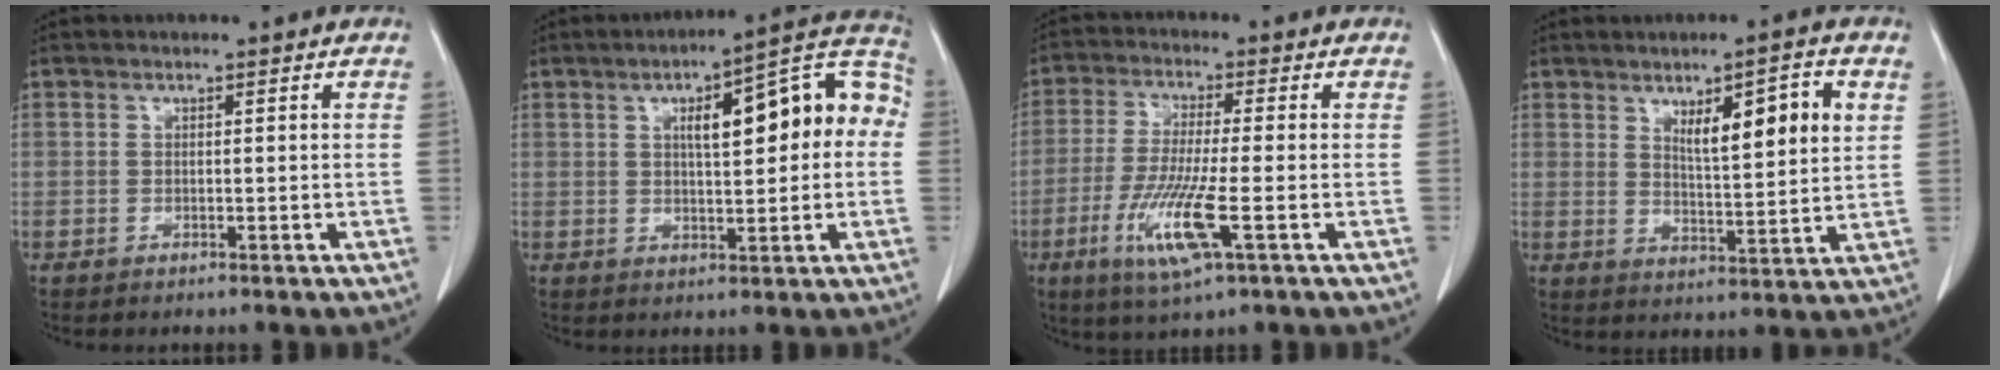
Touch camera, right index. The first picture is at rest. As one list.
[{"total": 15.9, "force": [2.6, 5.9, 14.5], "torque": [-0.188, 0.049, 0.035]}, {"total": 10.0, "force": [-3.5, 0.4, 9.4], "torque": [-0.195, -0.023, -0.067]}, {"total": 9.1, "force": [3.7, 1.4, 8.2], "torque": [-0.130, -0.002, 0.061]}]